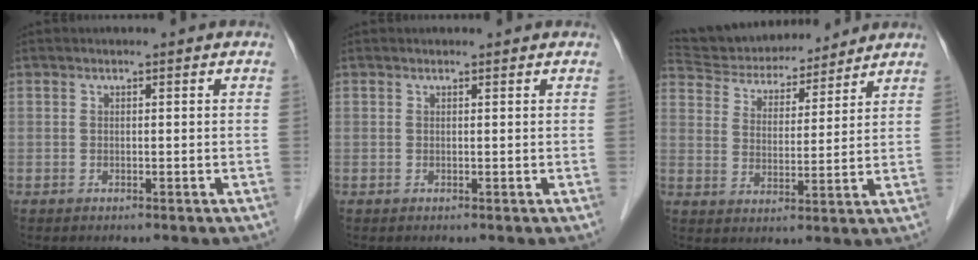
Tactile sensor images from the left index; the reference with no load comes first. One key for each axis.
{"total": 0.5, "fx": 0.5, "fy": 0.1, "fz": 0.0, "tx": -0.005, "ty": 0.002, "tz": 0.006}
{"total": 15.3, "fx": 14.2, "fy": 4.0, "fz": 4.0, "tx": -0.073, "ty": 0.026, "tz": 0.231}